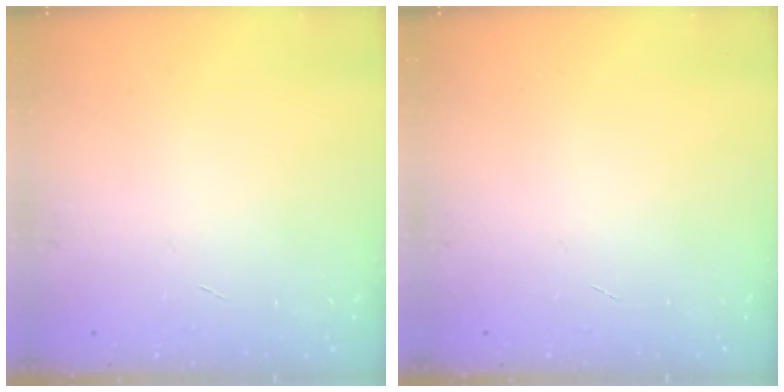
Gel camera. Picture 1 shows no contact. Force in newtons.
{"total": 0.0}